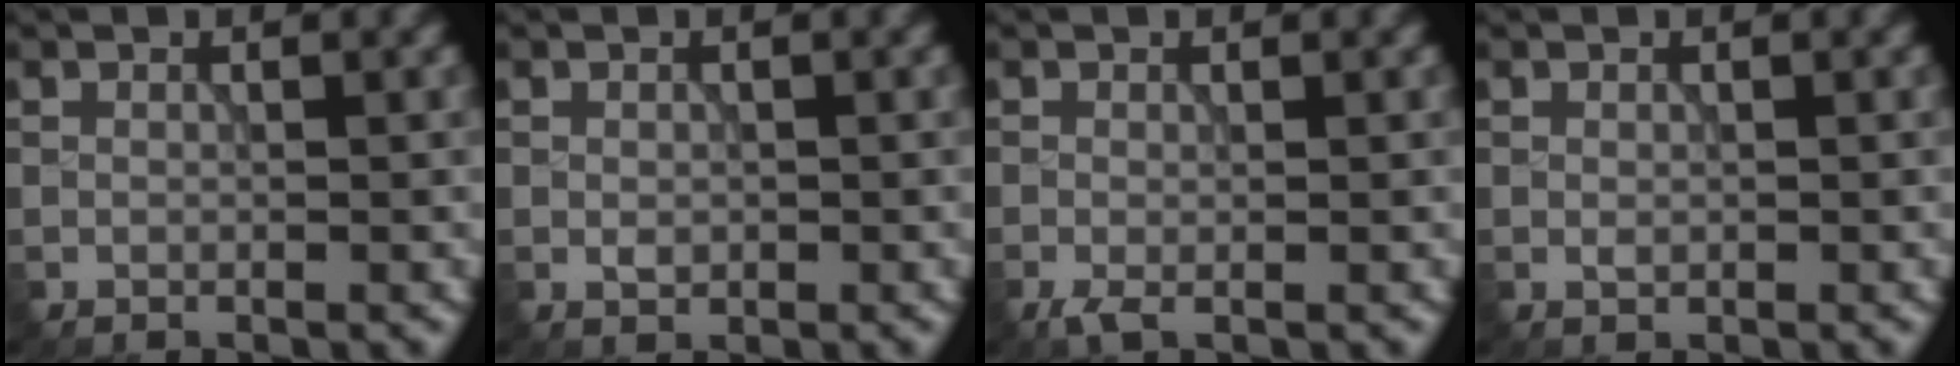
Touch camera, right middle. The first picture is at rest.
{"total": 0.9, "force": [-0.2, 0.7, 0.6], "torque": [-0.010, -0.002, -0.003]}
{"total": 1.2, "force": [-0.6, 0.4, 1.0], "torque": [-0.025, -0.006, -0.014]}
{"total": 0.6, "force": [-0.1, 0.4, 0.4], "torque": [-0.007, -0.002, 0.000]}